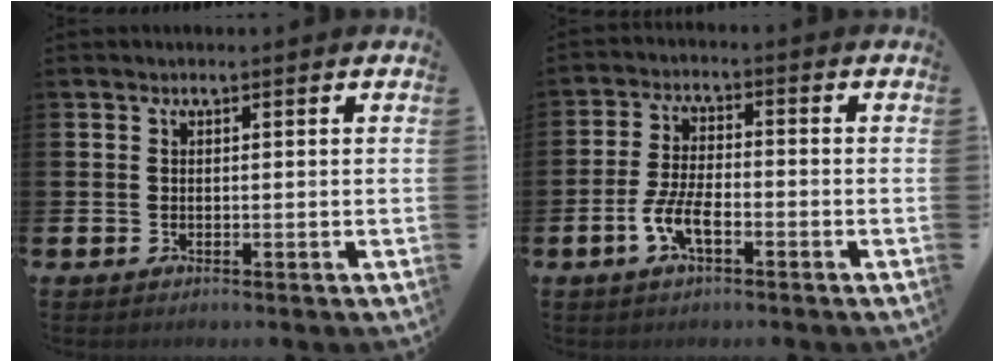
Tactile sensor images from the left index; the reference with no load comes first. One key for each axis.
{"total": 5.2, "fx": -2.2, "fy": 2.1, "fz": 4.2, "tx": -0.099, "ty": 0.006, "tz": -0.044}